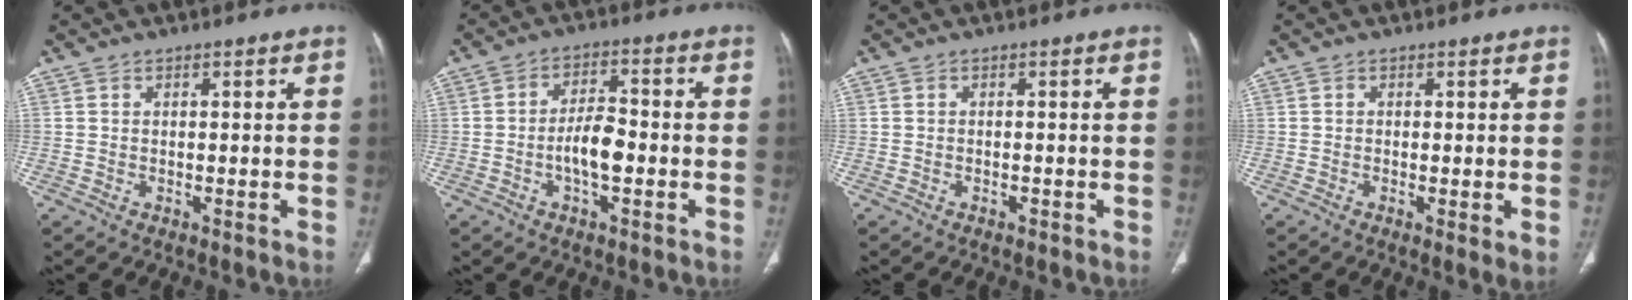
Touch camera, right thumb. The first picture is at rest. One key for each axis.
{"total": 6.5, "fx": -1.7, "fy": 2.9, "fz": 5.6, "tx": -0.092, "ty": 0.018, "tz": -0.033}
{"total": 0.7, "fx": -0.4, "fy": 0.3, "fz": 0.4, "tx": -0.010, "ty": 0.002, "tz": -0.005}
{"total": 2.5, "fx": -0.3, "fy": 0.5, "fz": 2.4, "tx": -0.049, "ty": -0.012, "tz": -0.008}